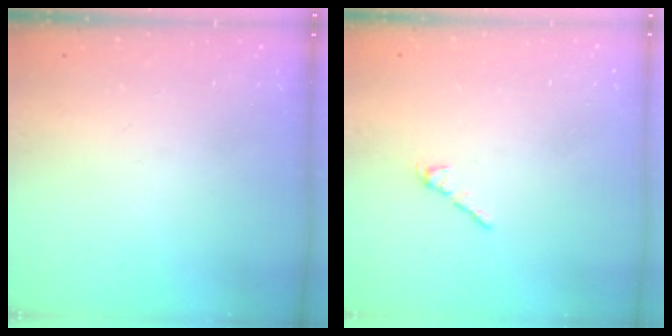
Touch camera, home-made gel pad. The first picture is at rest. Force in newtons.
{"total": 2.2, "press": 2.2, "slide": 0.4}